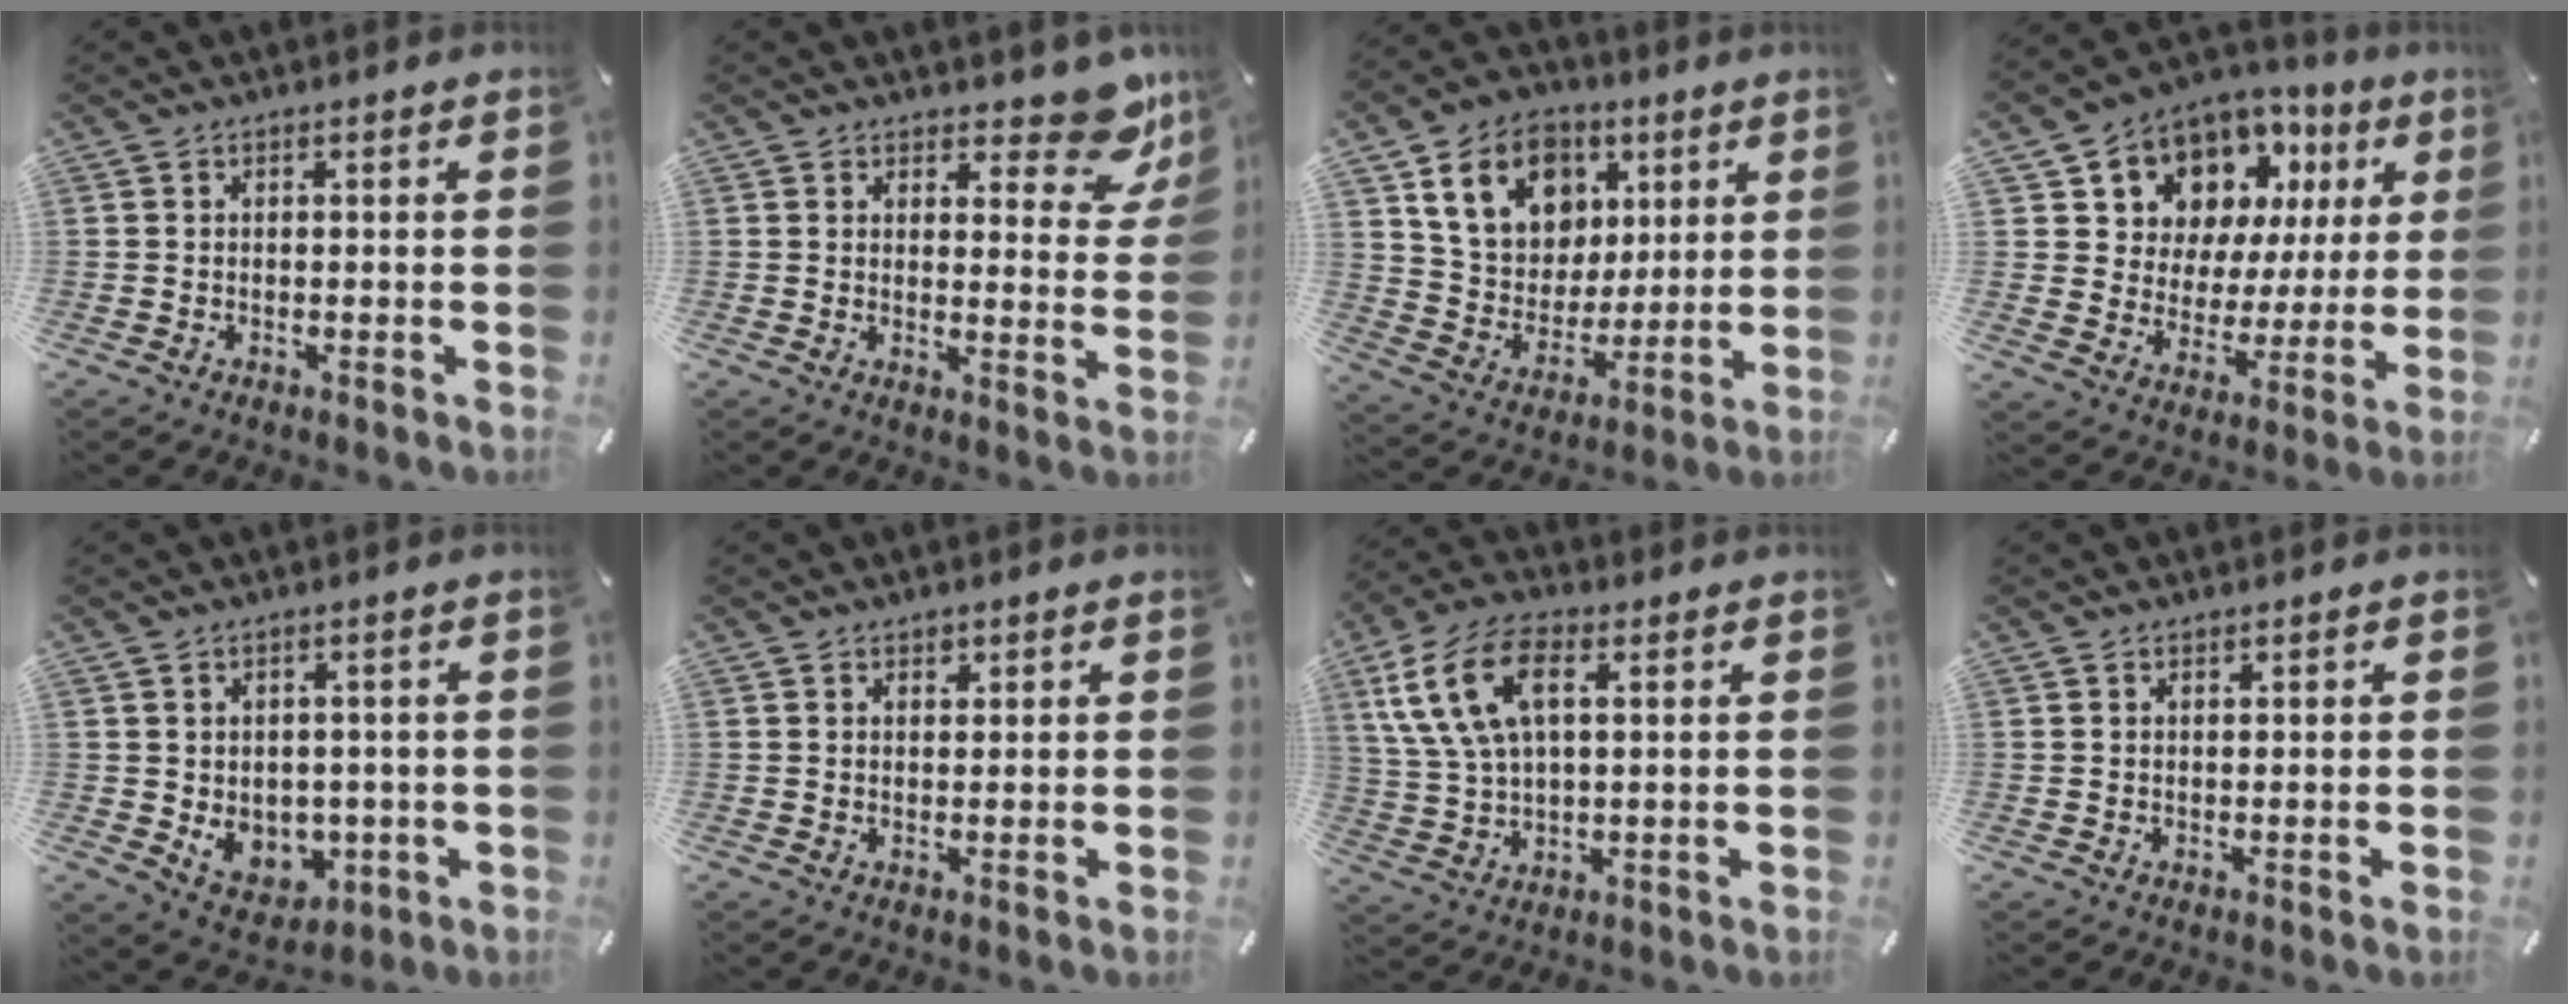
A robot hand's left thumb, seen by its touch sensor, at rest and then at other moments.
{"total": 10.1, "force": [7.7, 4.6, 4.7], "torque": [-0.036, -0.061, 0.132]}
{"total": 17.1, "force": [7.2, 13.7, 7.2], "torque": [-0.119, -0.020, 0.141]}
{"total": 10.8, "force": [7.3, 7.8, 2.0], "torque": [-0.047, -0.070, 0.136]}
{"total": 6.7, "force": [0.3, 6.2, 2.6], "torque": [-0.020, -0.012, 0.010]}
{"total": 1.6, "force": [0.9, 1.3, 0.2], "torque": [0.011, -0.004, 0.013]}
{"total": 13.1, "force": [4.6, 7.5, 9.7], "torque": [-0.227, 0.008, 0.083]}
{"total": 0.7, "force": [0.6, 0.4, 0.2], "torque": [-0.003, 0.000, 0.011]}